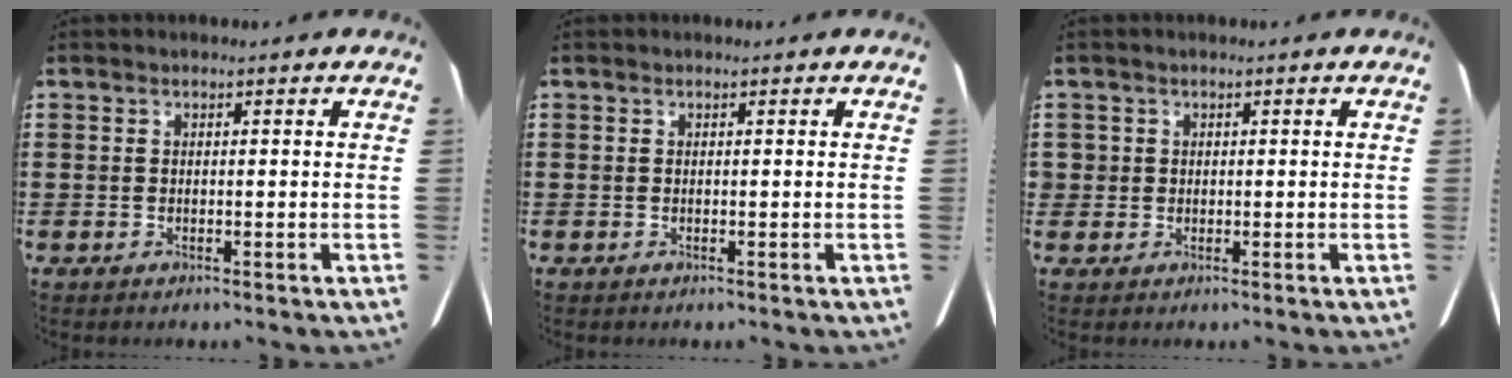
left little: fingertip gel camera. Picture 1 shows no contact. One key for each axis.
{"total": 0.0}
{"total": 1.3, "fx": 0.3, "fy": 1.2, "fz": 0.3, "tx": -0.009, "ty": 0.009, "tz": 0.003}